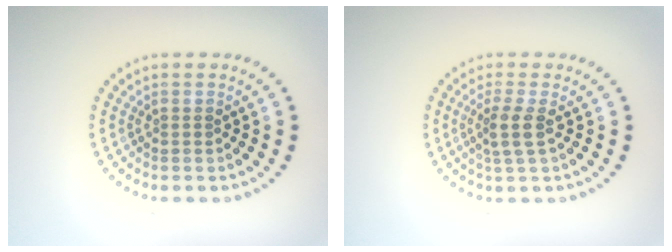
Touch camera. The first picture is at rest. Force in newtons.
{"total": 2.1, "press": 1.7, "slide": 1.3}